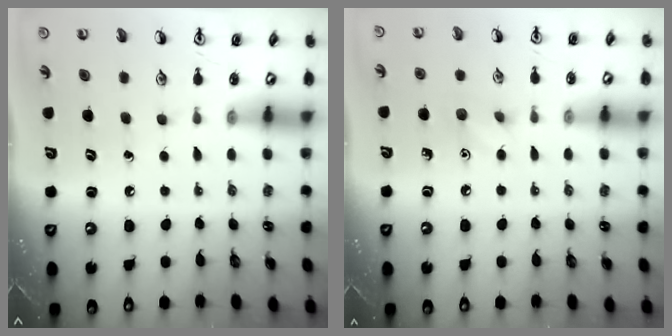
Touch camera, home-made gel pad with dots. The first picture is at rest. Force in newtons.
{"total": 4.9, "press": 4.6, "slide": 1.6}